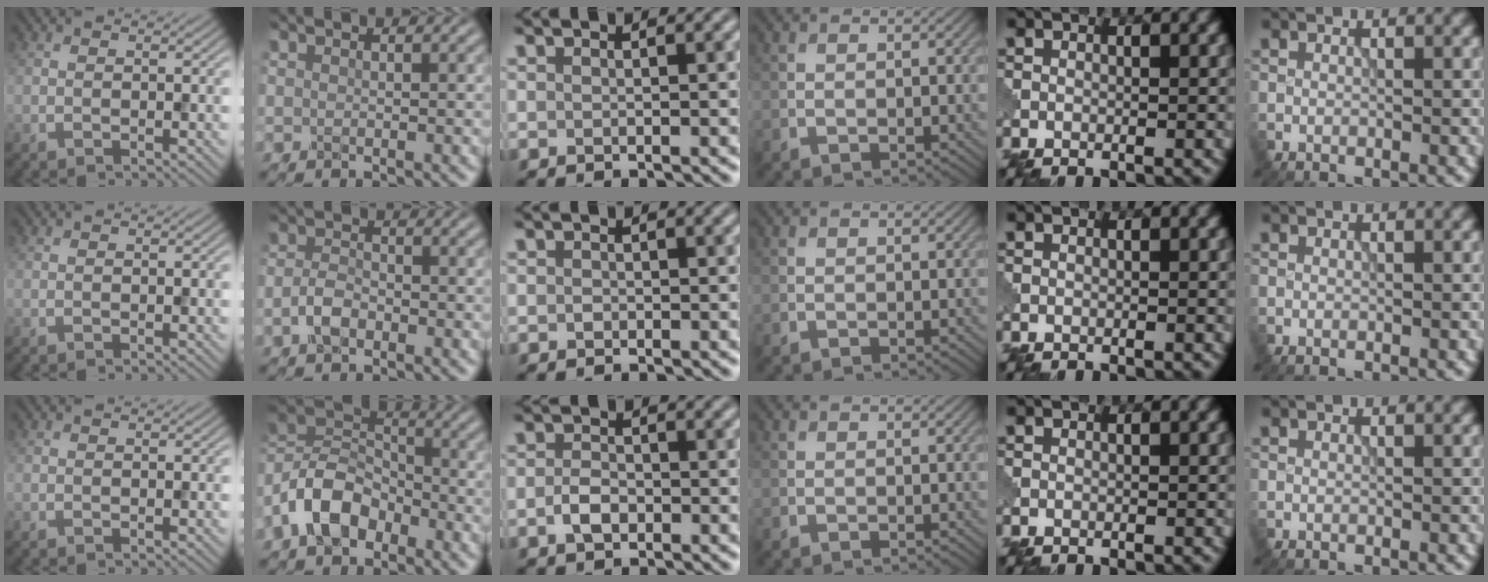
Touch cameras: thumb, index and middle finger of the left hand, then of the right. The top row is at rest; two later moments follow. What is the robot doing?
{"motion": "close", "object": "eyeshadow palette"}